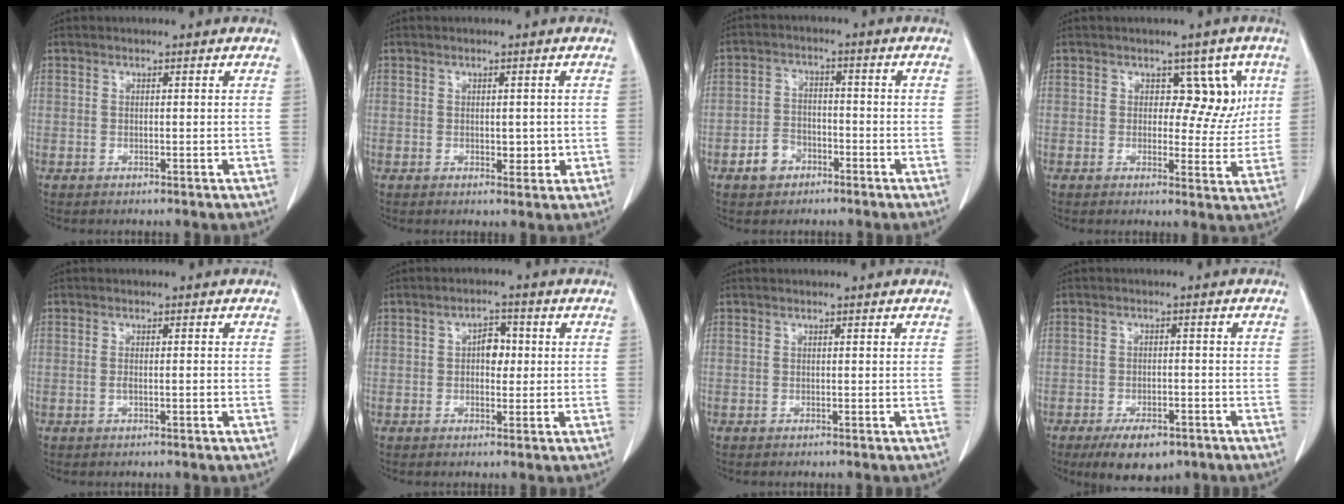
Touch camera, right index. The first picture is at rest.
{"total": 2.2, "force": [-0.1, 1.3, 1.8], "torque": [-0.022, -0.003, 0.004]}
{"total": 4.9, "force": [-2.7, 3.6, 1.8], "torque": [-0.035, 0.014, -0.045]}
{"total": 6.1, "force": [1.8, 3.9, 4.3], "torque": [-0.030, 0.011, 0.022]}
{"total": 1.4, "force": [-0.3, 0.4, 1.4], "torque": [-0.029, 0.001, -0.002]}
{"total": 3.5, "force": [0.3, 2.1, 2.8], "torque": [-0.040, 0.011, 0.003]}
{"total": 0.0}
{"total": 7.2, "force": [-4.8, 3.1, 4.3], "torque": [-0.066, -0.003, -0.074]}